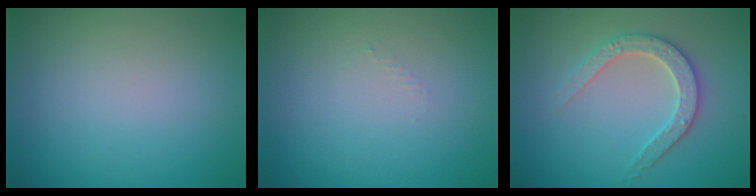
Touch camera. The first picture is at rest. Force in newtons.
{"total": 0.5, "press": 0.5, "slide": 0.2}
{"total": 2.9, "press": 2.9, "slide": 0.5}